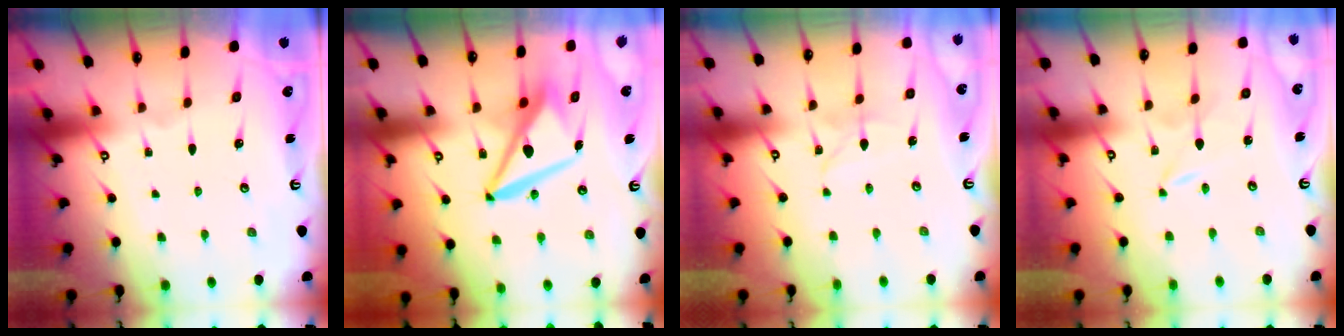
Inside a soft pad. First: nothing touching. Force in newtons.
{"total": 10.3, "press": 10.2, "slide": 1.7}
{"total": 2.8, "press": 2.8, "slide": 0.2}
{"total": 0.0}